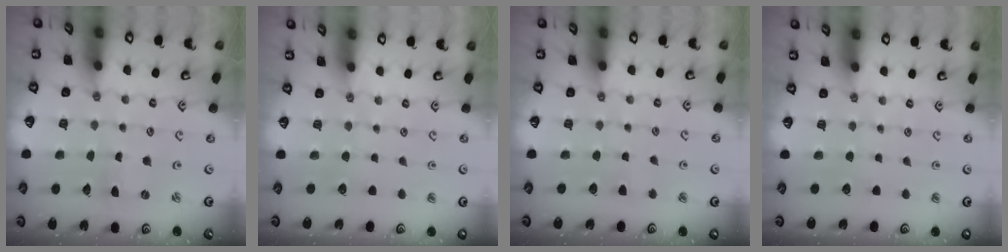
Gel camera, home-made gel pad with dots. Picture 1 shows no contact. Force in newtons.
{"total": 0.0}
{"total": 2.4, "press": 2.4, "slide": 0.3}
{"total": 0.0}